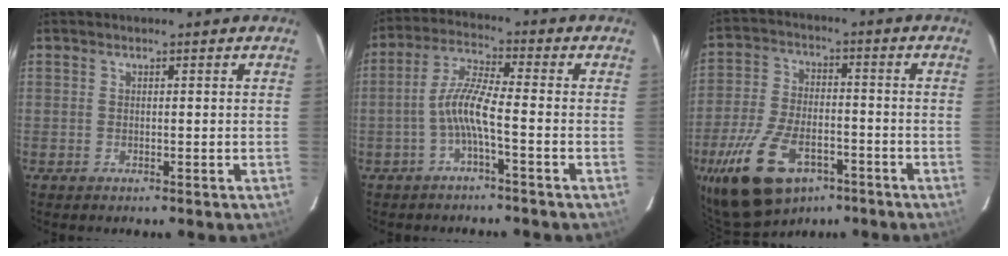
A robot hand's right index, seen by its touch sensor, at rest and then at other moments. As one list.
[{"total": 6.2, "force": [-2.4, 0.3, 5.7], "torque": [-0.131, 0.014, -0.046]}, {"total": 16.8, "force": [-9.6, 8.9, 10.5], "torque": [-0.235, -0.022, -0.168]}]